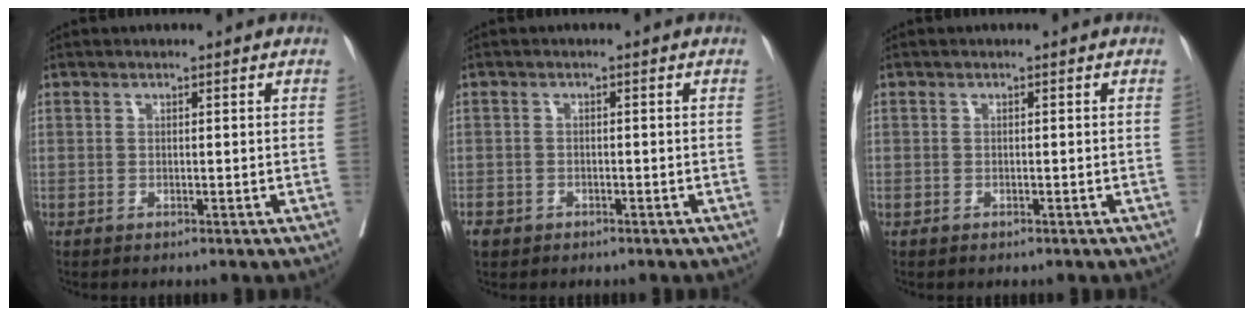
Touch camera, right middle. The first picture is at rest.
{"total": 2.4, "force": [-1.5, 1.7, 0.6], "torque": [-0.014, 0.002, -0.023]}
{"total": 0.0}